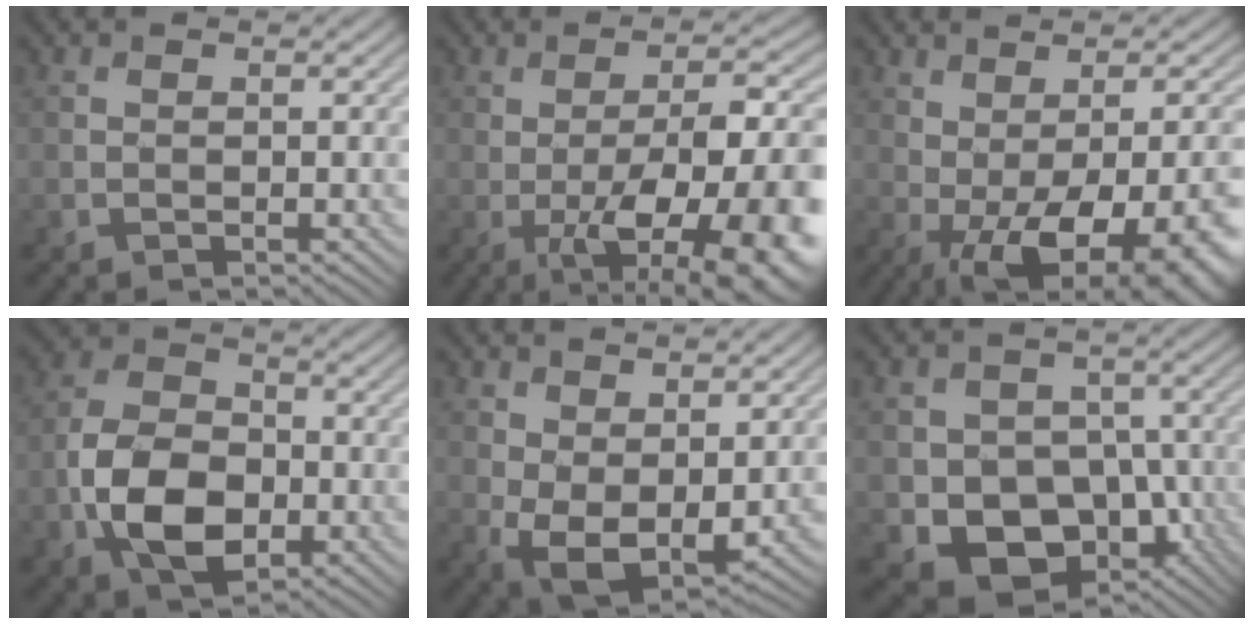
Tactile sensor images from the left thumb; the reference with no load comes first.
{"total": 17.3, "force": [-4.7, 5.9, 15.5], "torque": [-0.214, -0.005, -0.059]}
{"total": 16.4, "force": [-5.3, 6.8, 13.9], "torque": [-0.173, -0.006, -0.042]}
{"total": 9.9, "force": [-2.9, 6.4, 6.9], "torque": [-0.150, -0.004, -0.062]}
{"total": 7.1, "force": [0.4, 3.9, 5.9], "torque": [-0.130, -0.015, 0.014]}
{"total": 12.1, "force": [-4.2, 9.4, 6.3], "torque": [-0.113, -0.028, -0.075]}